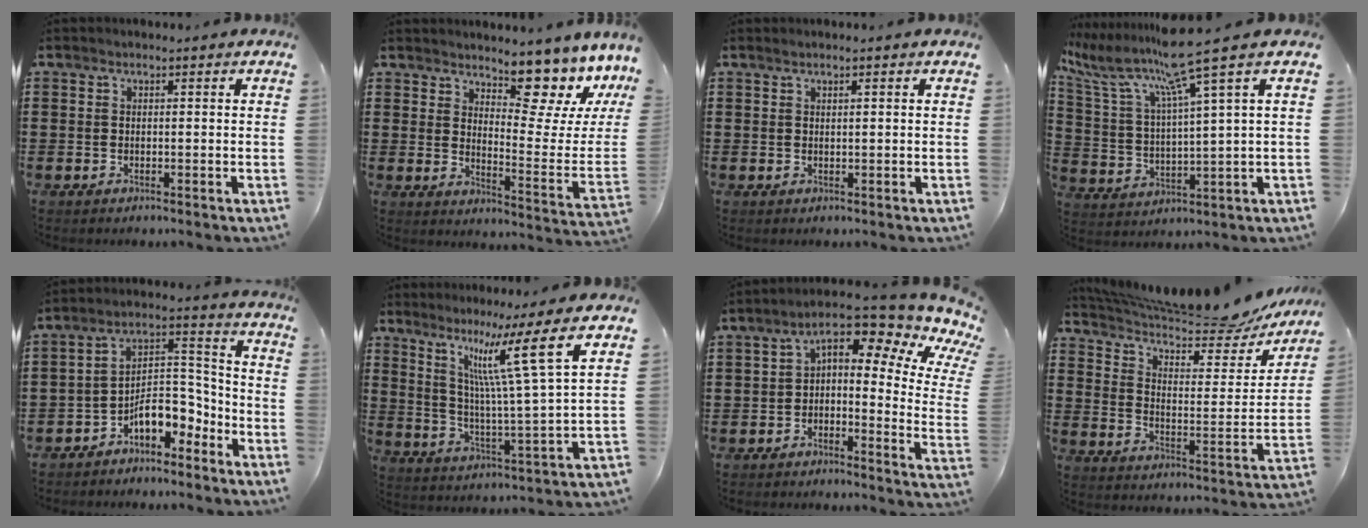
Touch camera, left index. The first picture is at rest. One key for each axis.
{"total": 9.8, "fx": 8.0, "fy": 2.7, "fz": 5.0, "tx": -0.065, "ty": -0.081, "tz": 0.129}
{"total": 0.7, "fx": 0.5, "fy": -0.1, "fz": 0.5, "tx": -0.009, "ty": -0.001, "tz": 0.009}
{"total": 10.4, "fx": 7.7, "fy": 0.2, "fz": 7.0, "tx": -0.167, "ty": -0.040, "tz": 0.122}
{"total": 8.7, "fx": -6.3, "fy": 3.8, "fz": 4.6, "tx": -0.084, "ty": 0.014, "tz": -0.121}
{"total": 11.3, "fx": 6.6, "fy": -0.8, "fz": 9.1, "tx": -0.178, "ty": -0.030, "tz": 0.095}
{"total": 5.9, "fx": 2.9, "fy": 1.4, "fz": 4.9, "tx": -0.081, "ty": -0.036, "tz": 0.031}
{"total": 9.3, "fx": 8.2, "fy": 0.6, "fz": 4.2, "tx": -0.099, "ty": -0.066, "tz": 0.133}